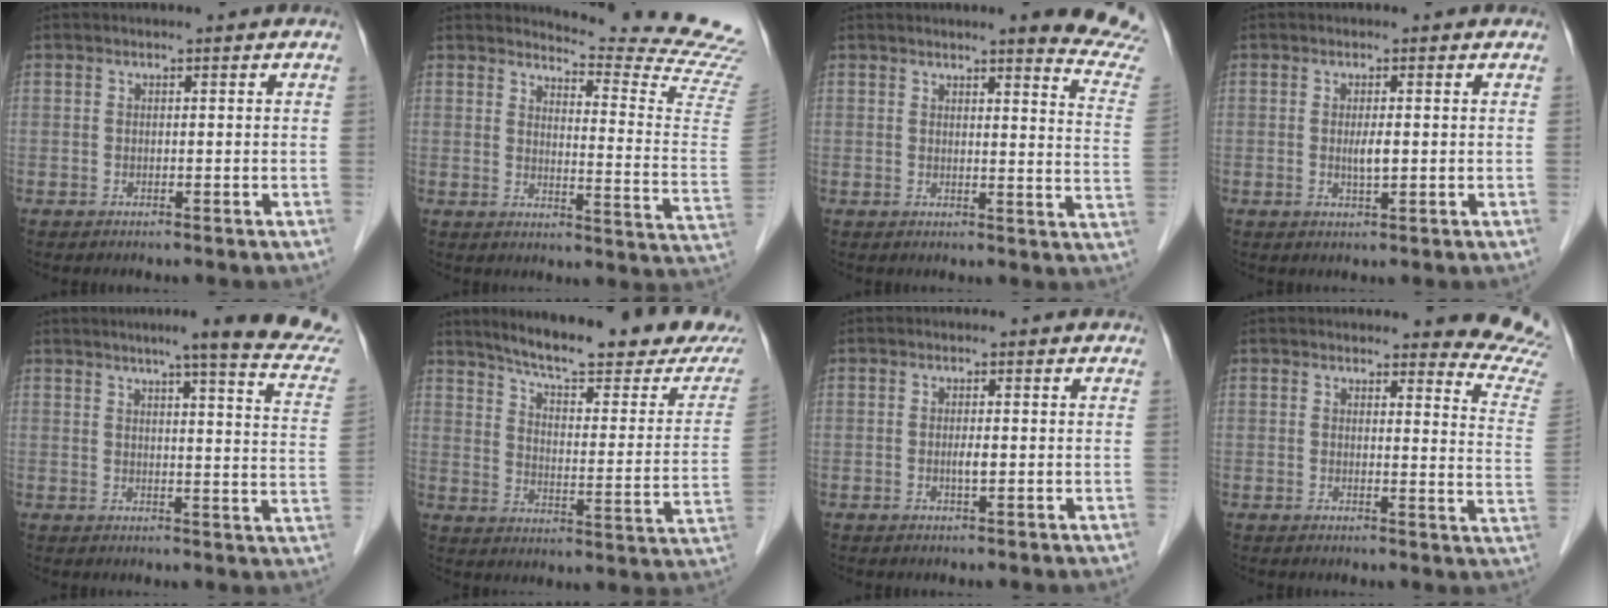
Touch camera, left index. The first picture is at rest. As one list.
[{"total": 15.1, "force": [14.7, -2.7, 2.1], "torque": [-0.037, -0.149, 0.159]}, {"total": 12.0, "force": [11.4, -0.4, 3.6], "torque": [-0.022, -0.087, 0.100]}, {"total": 1.9, "force": [0.0, 0.4, 1.9], "torque": [-0.039, -0.002, 0.001]}, {"total": 18.0, "force": [15.6, -0.5, 8.9], "torque": [-0.107, -0.053, 0.171]}, {"total": 22.6, "force": [19.9, 2.2, 10.4], "torque": [-0.148, -0.055, 0.257]}, {"total": 1.2, "force": [-0.1, 0.2, 1.2], "torque": [-0.023, -0.001, -0.002]}, {"total": 10.1, "force": [10.0, 0.1, 0.8], "torque": [0.016, -0.103, 0.076]}]